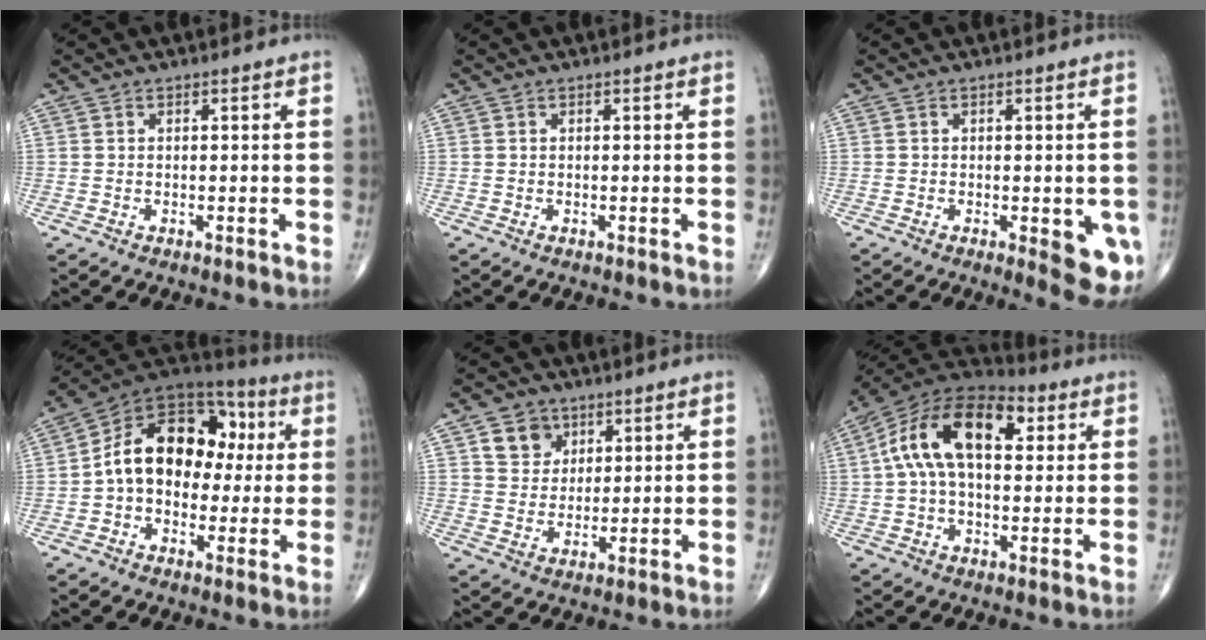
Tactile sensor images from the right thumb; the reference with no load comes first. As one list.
[{"total": 0.0}, {"total": 8.0, "force": [-2.3, 2.7, 7.2], "torque": [-0.068, -0.013, -0.025]}, {"total": 17.0, "force": [0.8, 11.8, 12.2], "torque": [-0.156, 0.049, -0.001]}, {"total": 6.4, "force": [3.0, 5.3, 1.9], "torque": [-0.007, -0.014, 0.053]}, {"total": 17.5, "force": [3.8, 9.8, 14.0], "torque": [-0.241, 0.033, 0.053]}]